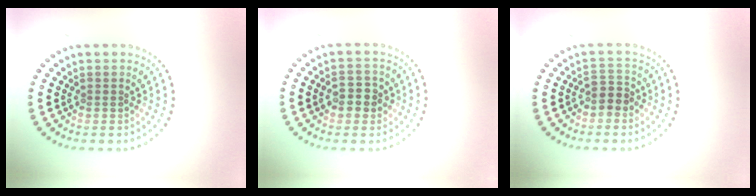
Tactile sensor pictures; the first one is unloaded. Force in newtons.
{"total": 2.7, "press": 2.6, "slide": 0.5}
{"total": 1.9, "press": 1.6, "slide": 1.1}